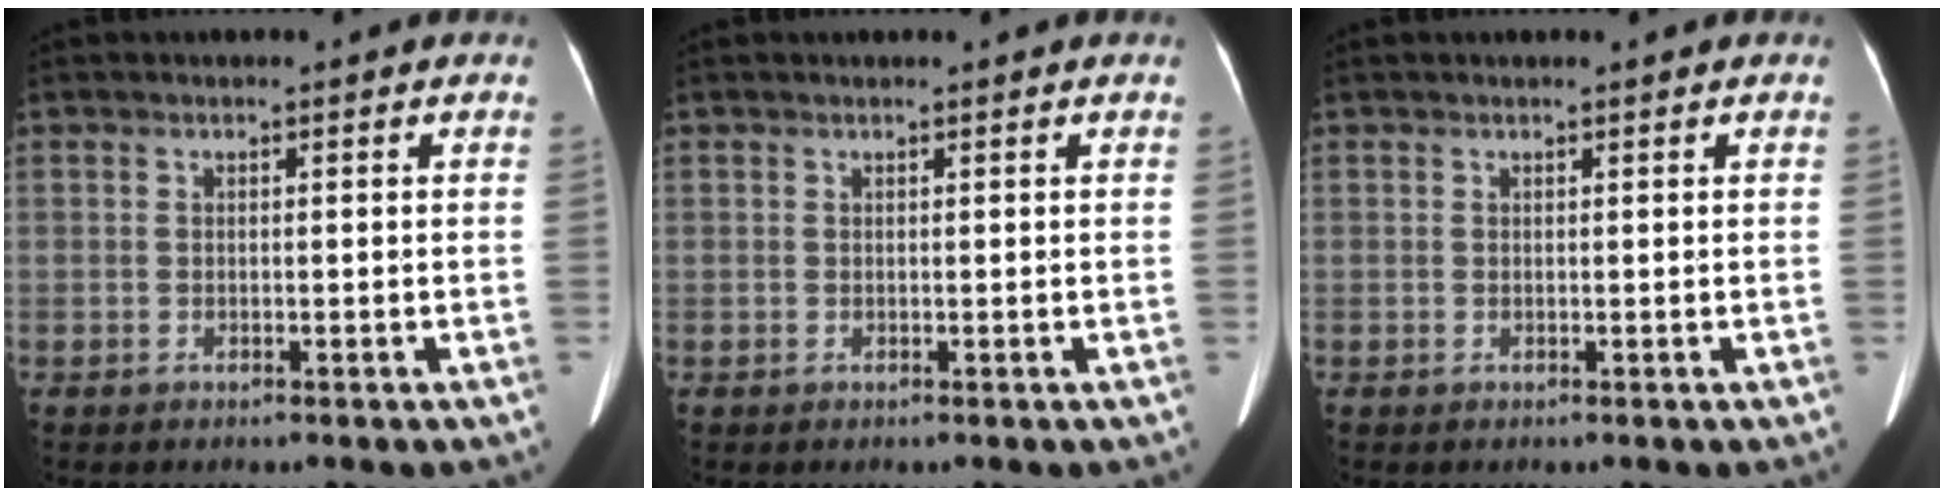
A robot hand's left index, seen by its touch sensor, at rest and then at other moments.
{"total": 0.6, "force": [0.6, -0.1, 0.2], "torque": [-0.004, 0.007, 0.014]}
{"total": 0.7, "force": [0.6, 0.0, 0.4], "torque": [-0.005, 0.009, 0.009]}